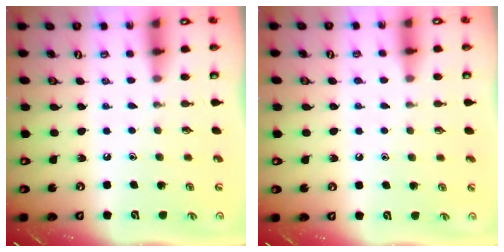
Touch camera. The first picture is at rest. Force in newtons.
{"total": 3.9, "press": 3.8, "slide": 0.5}